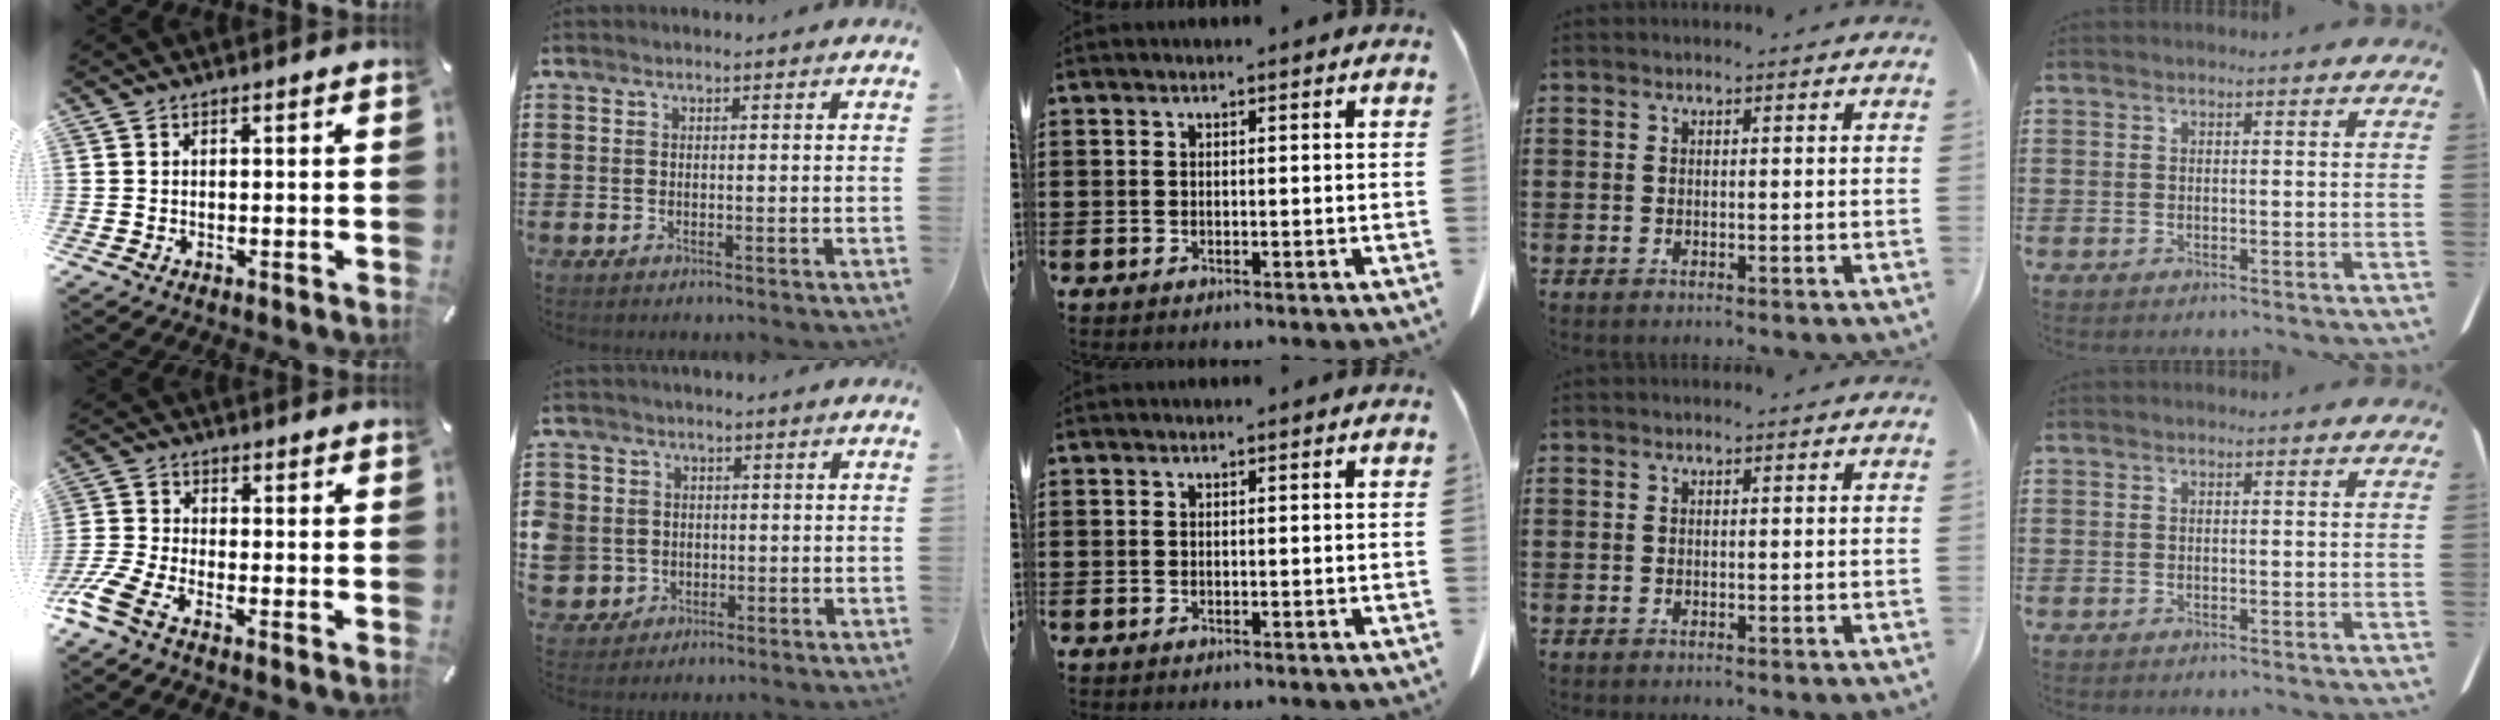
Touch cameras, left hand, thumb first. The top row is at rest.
{"thumb": {"total": 7.5, "force": [-4.5, 3.1, 5.1], "torque": [-0.139, -0.007, -0.089]}, "index": {"total": 4.4, "force": [-0.4, 4.4, 0.4], "torque": [-0.041, 0.005, -0.014]}}